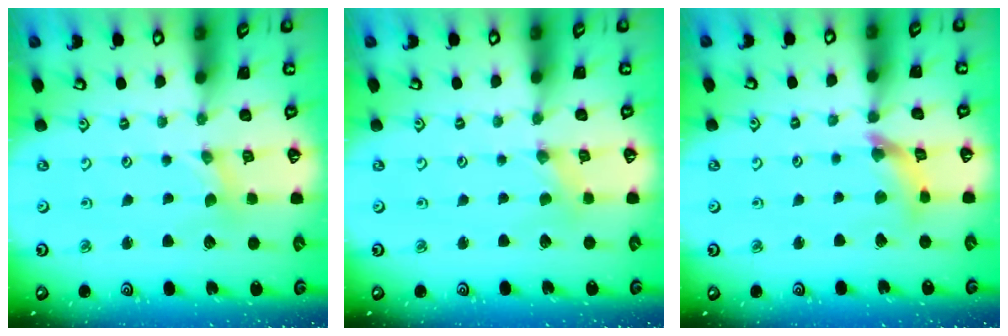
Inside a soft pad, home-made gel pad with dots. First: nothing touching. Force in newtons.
{"total": 0.8, "press": 0.8, "slide": 0.2}
{"total": 7.2, "press": 7.2, "slide": 0.7}